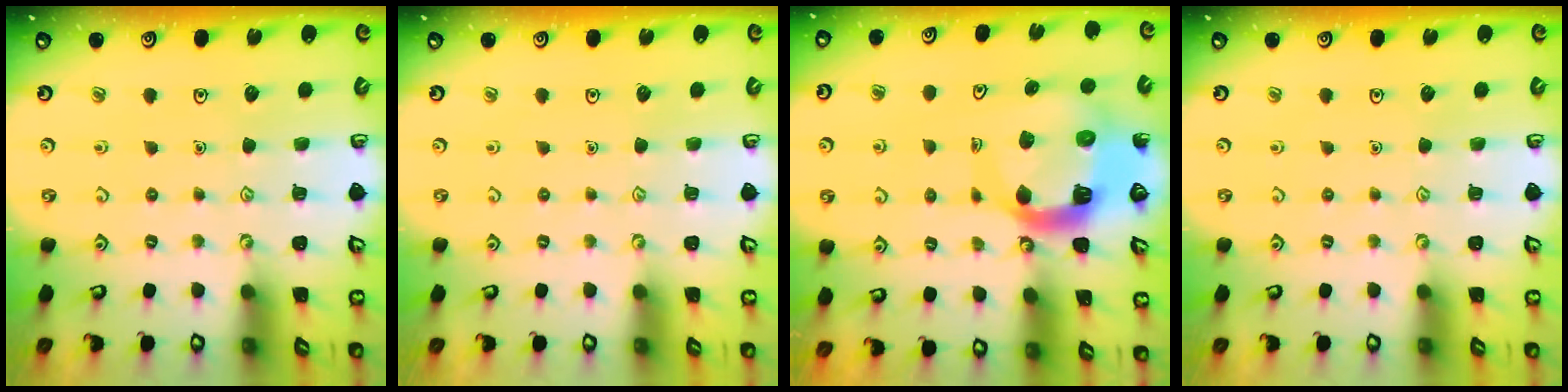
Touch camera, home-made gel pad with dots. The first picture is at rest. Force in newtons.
{"total": 0.0}
{"total": 11.1, "press": 11.0, "slide": 1.5}
{"total": 0.0}